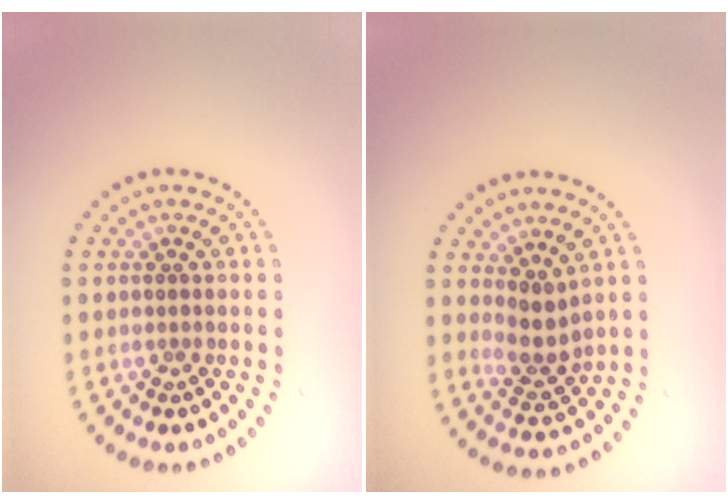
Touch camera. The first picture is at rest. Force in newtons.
{"total": 2.6, "press": 2.0, "slide": 1.6}